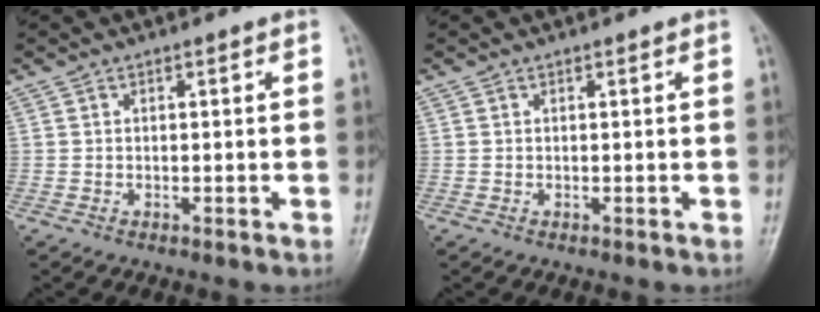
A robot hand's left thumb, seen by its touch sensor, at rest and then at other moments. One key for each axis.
{"total": 0.0}